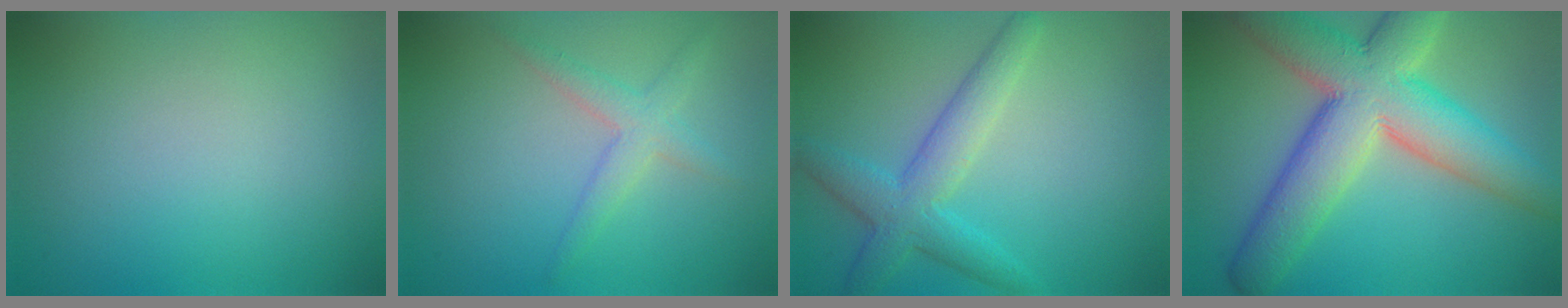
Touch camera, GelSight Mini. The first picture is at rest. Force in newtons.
{"total": 2.4, "press": 2.4, "slide": 0.1}
{"total": 4.5, "press": 4.5, "slide": 0.1}
{"total": 11.2, "press": 11.2, "slide": 0.9}